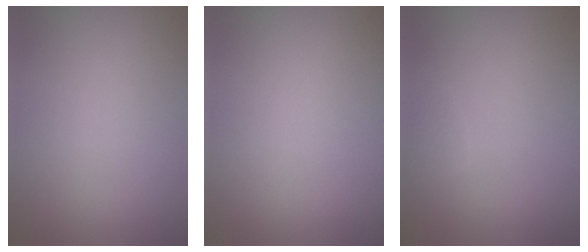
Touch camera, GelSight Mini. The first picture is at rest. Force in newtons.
{"total": 0.0}
{"total": 1.3, "press": 1.3, "slide": 0.0}